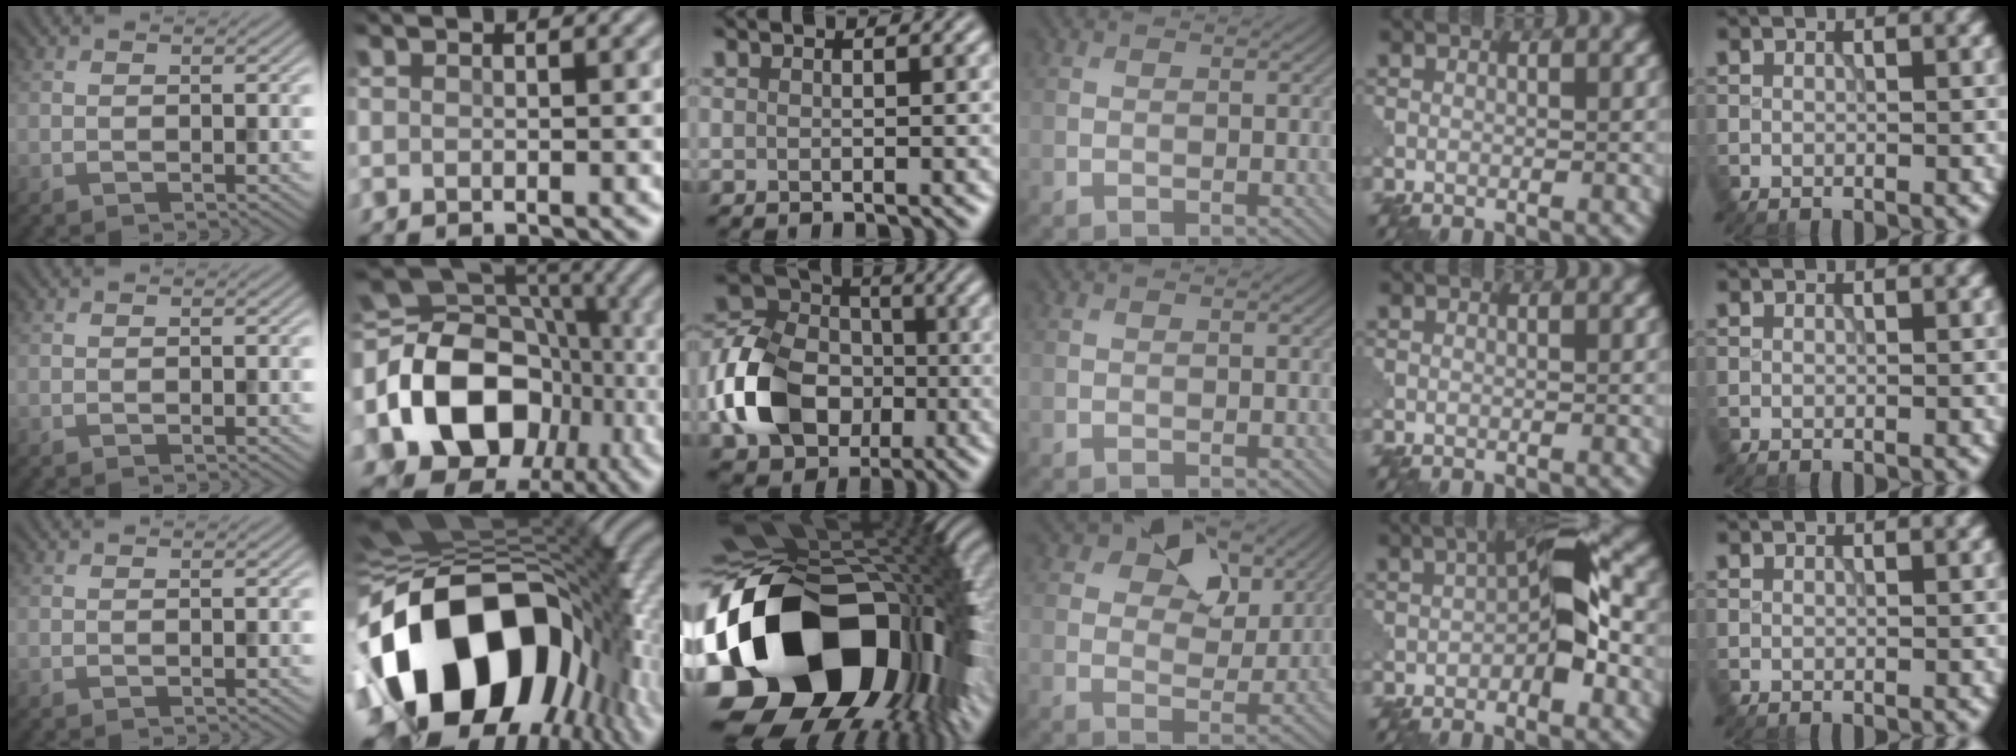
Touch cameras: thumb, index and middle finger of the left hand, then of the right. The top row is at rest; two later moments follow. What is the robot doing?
{"motion": "disassemble", "object": "puzzle pieces"}